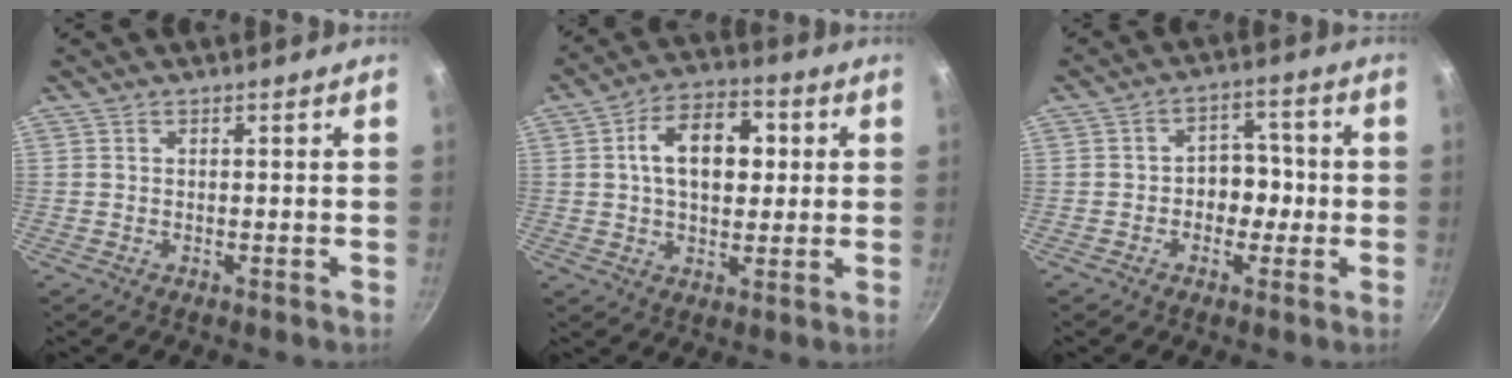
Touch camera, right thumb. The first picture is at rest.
{"total": 13.2, "force": [2.3, 8.4, 9.9], "torque": [-0.125, 0.013, 0.025]}
{"total": 6.4, "force": [-1.0, 5.1, 3.8], "torque": [0.003, 0.021, -0.020]}